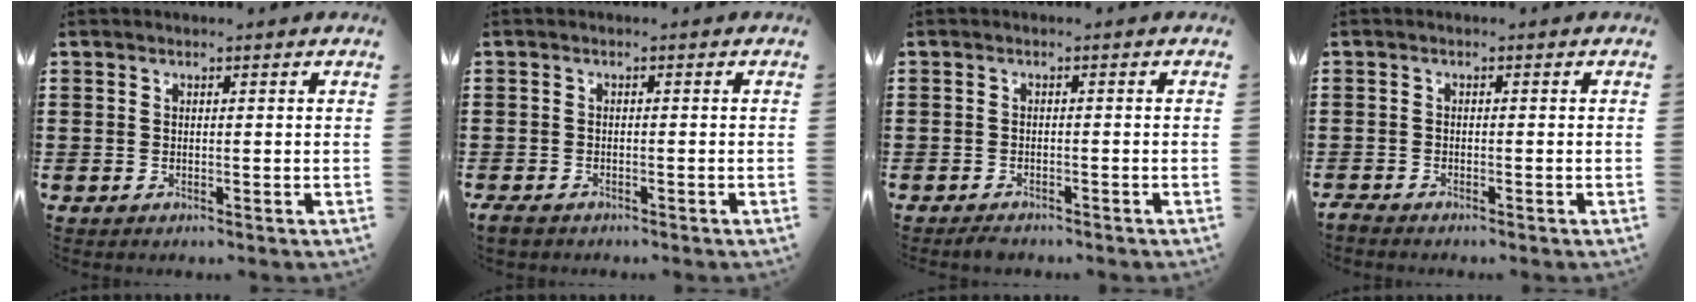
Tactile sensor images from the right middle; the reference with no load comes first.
{"total": 1.5, "force": [-1.2, 0.7, 0.4], "torque": [-0.018, 0.000, -0.028]}
{"total": 1.1, "force": [-1.1, 0.2, 0.2], "torque": [-0.008, -0.003, -0.021]}
{"total": 1.3, "force": [-1.3, 0.2, 0.0], "torque": [-0.005, 0.003, -0.029]}